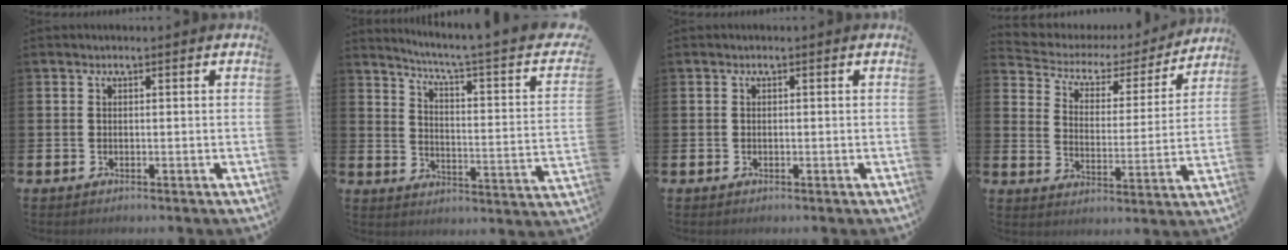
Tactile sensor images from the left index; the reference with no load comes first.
{"total": 5.0, "force": [3.5, -0.4, 3.6], "torque": [-0.072, -0.041, 0.044]}
{"total": 0.0}
{"total": 4.6, "force": [3.7, 2.5, 1.2], "torque": [-0.049, -0.026, 0.053]}